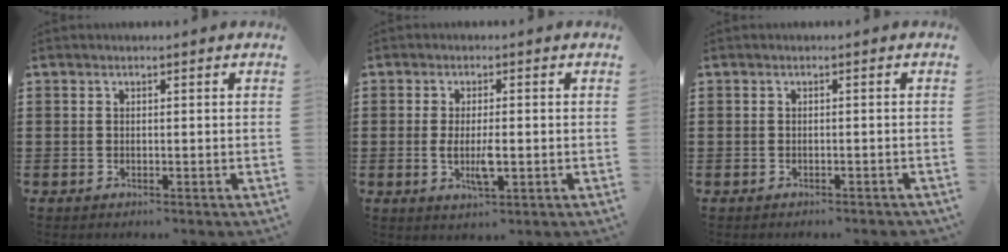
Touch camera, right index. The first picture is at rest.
{"total": 4.5, "force": [-0.8, 1.3, 4.3], "torque": [-0.086, -0.005, -0.018]}
{"total": 0.7, "force": [-0.7, 0.0, 0.2], "torque": [-0.006, -0.004, -0.014]}